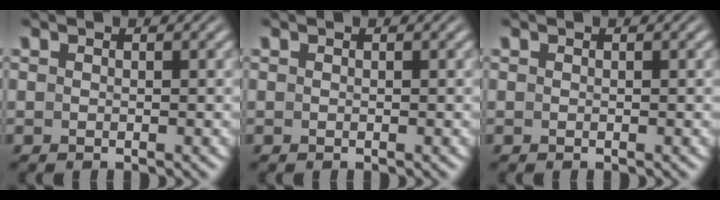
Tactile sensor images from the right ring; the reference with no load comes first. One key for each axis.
{"total": 0.0}
{"total": 0.0}